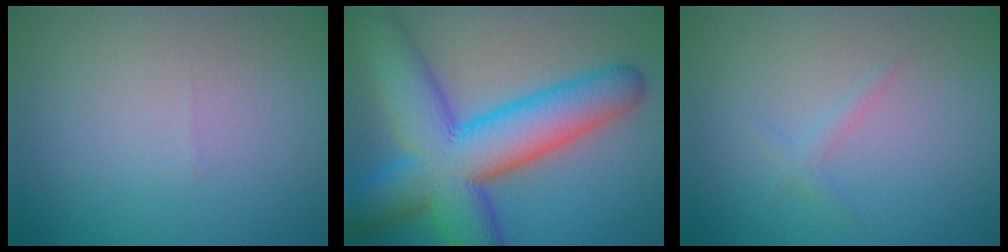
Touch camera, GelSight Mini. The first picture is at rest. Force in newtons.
{"total": 13.3, "press": 13.3, "slide": 0.5}
{"total": 1.0, "press": 1.0, "slide": 0.0}